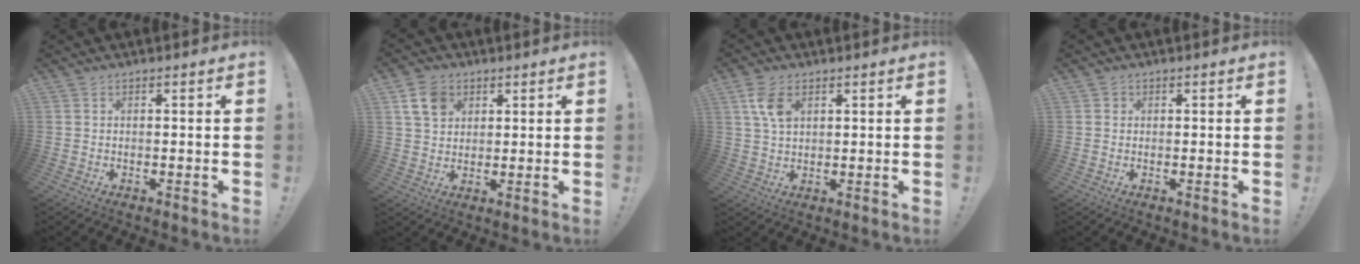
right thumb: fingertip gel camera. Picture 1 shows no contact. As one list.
[{"total": 8.2, "force": [3.8, 6.1, 4.0], "torque": [-0.061, -0.004, 0.075]}, {"total": 7.2, "force": [2.9, 4.2, 5.0], "torque": [-0.092, -0.006, 0.055]}, {"total": 1.1, "force": [0.3, 1.0, 0.2], "torque": [0.003, 0.000, 0.003]}]